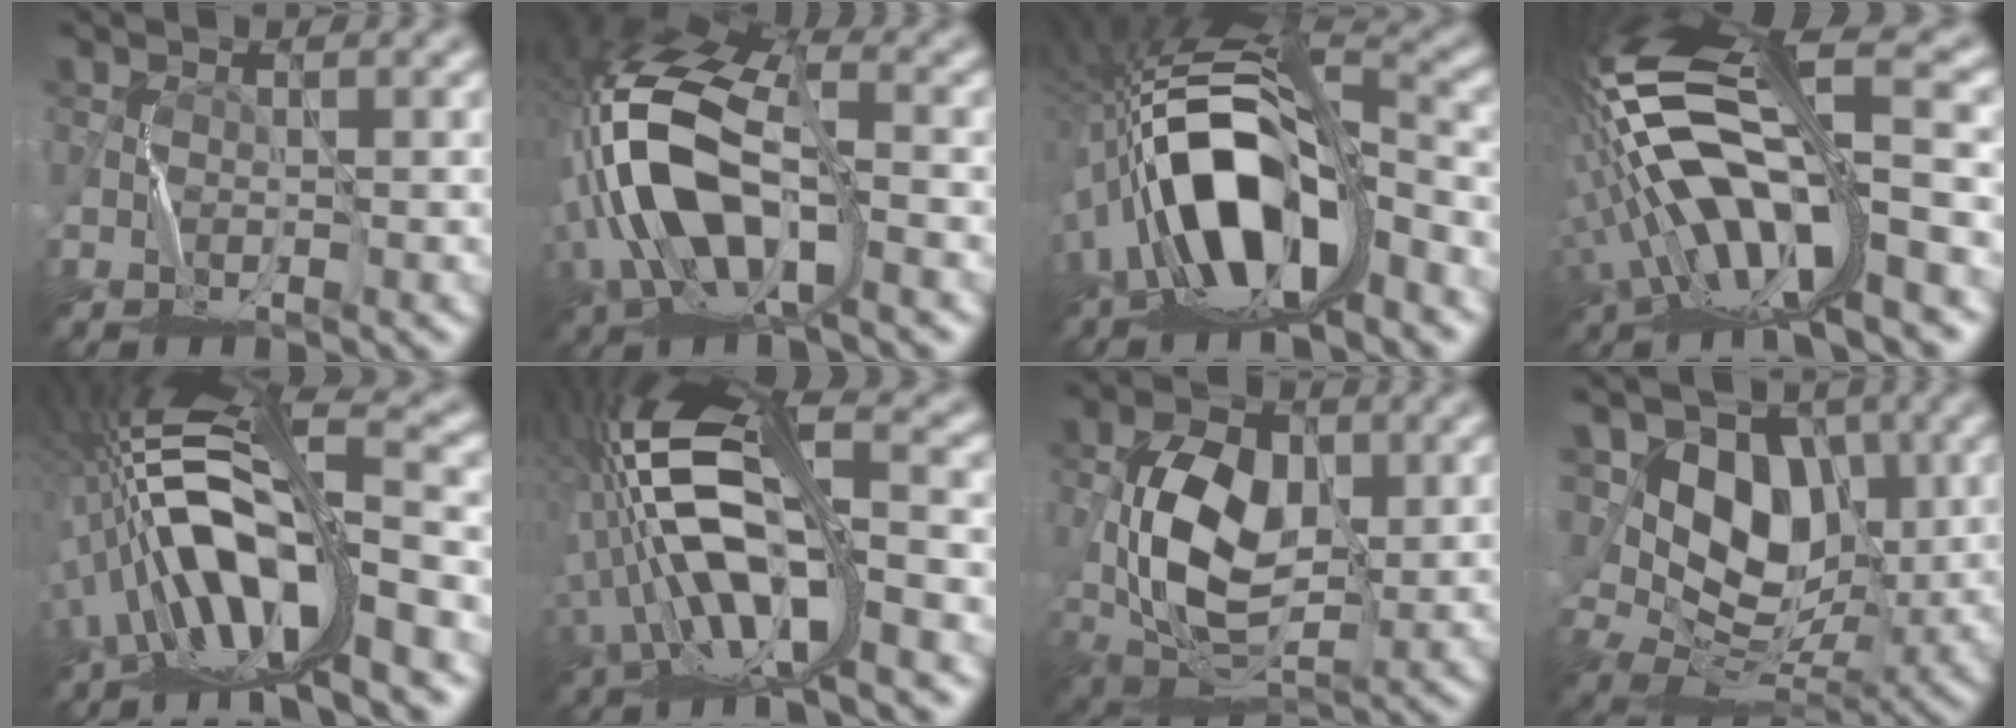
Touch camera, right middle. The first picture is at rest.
{"total": 12.5, "force": [-2.1, 6.0, 10.7], "torque": [-0.240, 0.006, -0.045]}
{"total": 13.7, "force": [-4.5, 5.3, 11.8], "torque": [-0.204, 0.015, -0.086]}
{"total": 15.3, "force": [-1.9, 4.5, 14.5], "torque": [-0.290, 0.019, -0.023]}
{"total": 13.9, "force": [-3.8, 3.8, 12.8], "torque": [-0.242, 0.025, -0.060]}
{"total": 13.6, "force": [-2.2, 5.1, 12.4], "torque": [-0.252, 0.016, -0.041]}
{"total": 9.1, "force": [0.5, 5.4, 7.3], "torque": [-0.144, 0.003, 0.011]}
{"total": 9.3, "force": [3.2, 6.8, 5.5], "torque": [-0.087, -0.003, 0.051]}